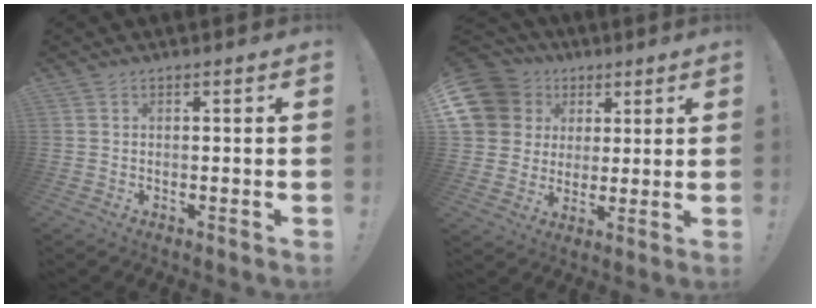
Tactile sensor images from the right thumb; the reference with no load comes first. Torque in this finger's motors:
{"motor_torque": [-0.09, 1.12, 0.09, 0.33, 0.05]}